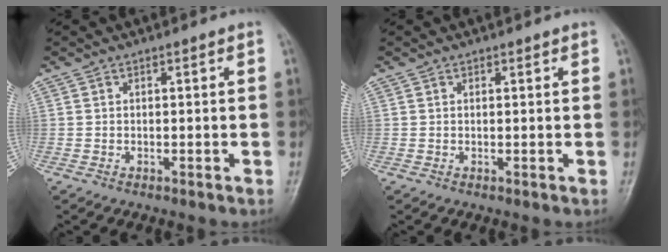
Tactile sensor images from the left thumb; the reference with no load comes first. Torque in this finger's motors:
{"motor_torque": [-0.26, -0.06, -0.29, 0.11, 0.03]}